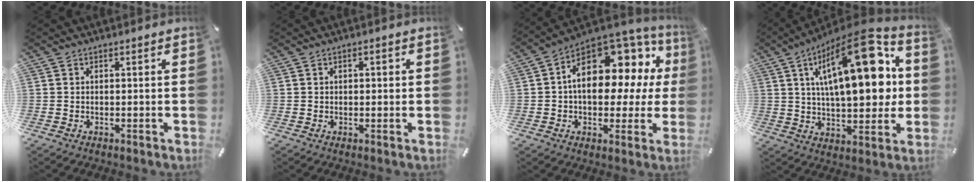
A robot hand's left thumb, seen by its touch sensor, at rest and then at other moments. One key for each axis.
{"total": 1.3, "fx": 0.1, "fy": 0.8, "fz": 1.0, "tx": -0.020, "ty": 0.006, "tz": 0.000}
{"total": 17.9, "fx": 4.2, "fy": 11.2, "fz": 13.3, "tx": -0.184, "ty": -0.027, "tz": 0.073}
{"total": 25.4, "fx": 7.5, "fy": 11.9, "fz": 21.1, "tx": -0.320, "ty": -0.038, "tz": 0.110}